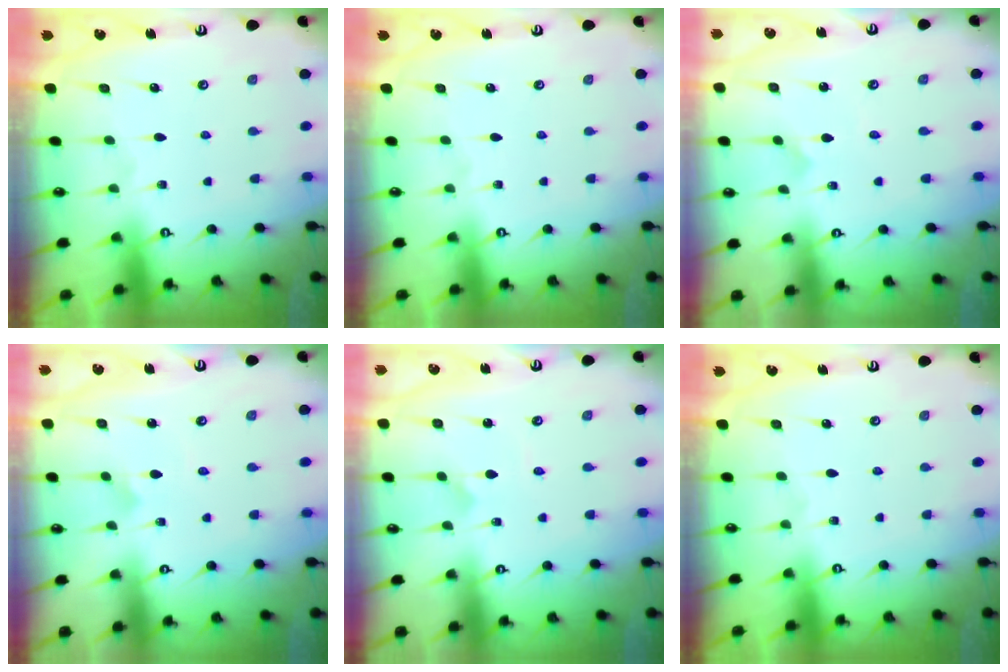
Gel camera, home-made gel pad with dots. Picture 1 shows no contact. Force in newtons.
{"total": 0.0}
{"total": 0.0}
{"total": 2.9, "press": 2.9, "slide": 0.2}
{"total": 1.7, "press": 1.7, "slide": 0.2}
{"total": 0.0}